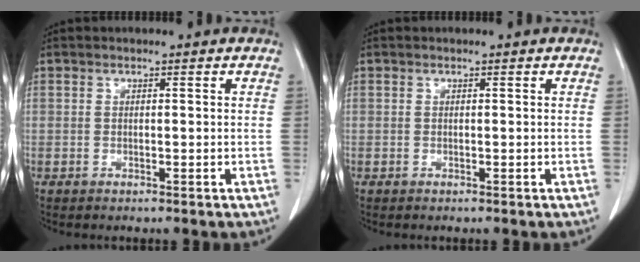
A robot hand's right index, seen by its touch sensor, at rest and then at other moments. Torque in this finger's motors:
{"motor_torque": [-0.02, 0.02, 0.00, 0.00]}